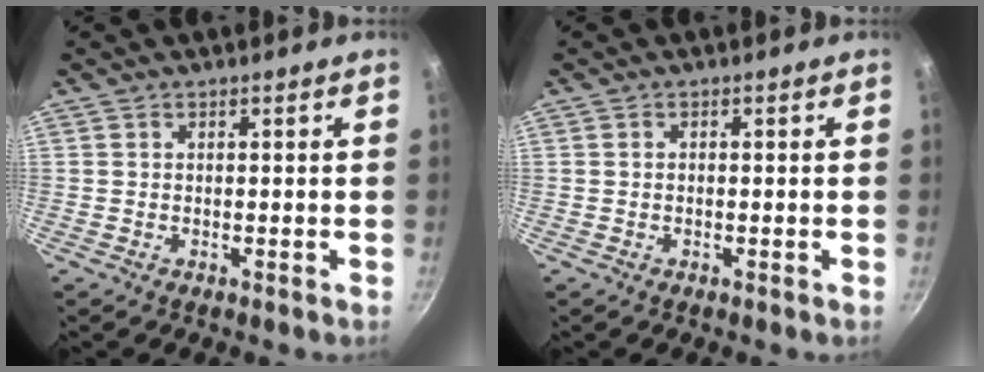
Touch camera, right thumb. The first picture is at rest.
{"total": 0.0}